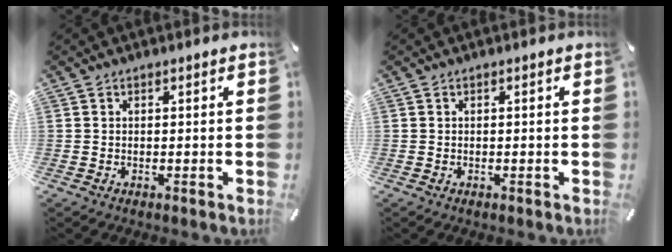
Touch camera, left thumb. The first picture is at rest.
{"total": 0.0}